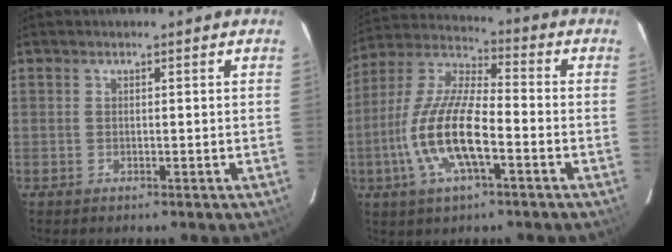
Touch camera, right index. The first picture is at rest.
{"total": 15.0, "force": [-5.0, 4.7, 13.4], "torque": [-0.280, -0.007, -0.099]}